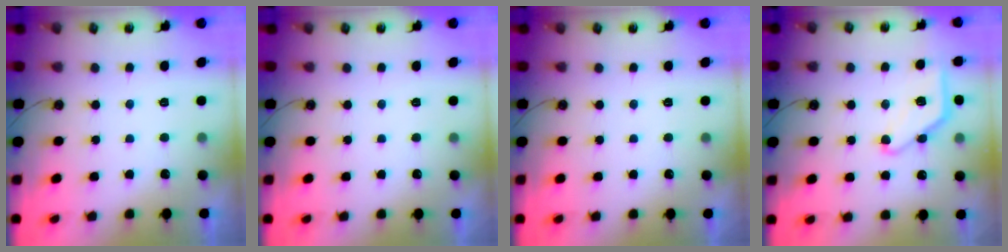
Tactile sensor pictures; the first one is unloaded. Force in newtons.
{"total": 0.0}
{"total": 0.0}
{"total": 12.2, "press": 12.1, "slide": 0.7}